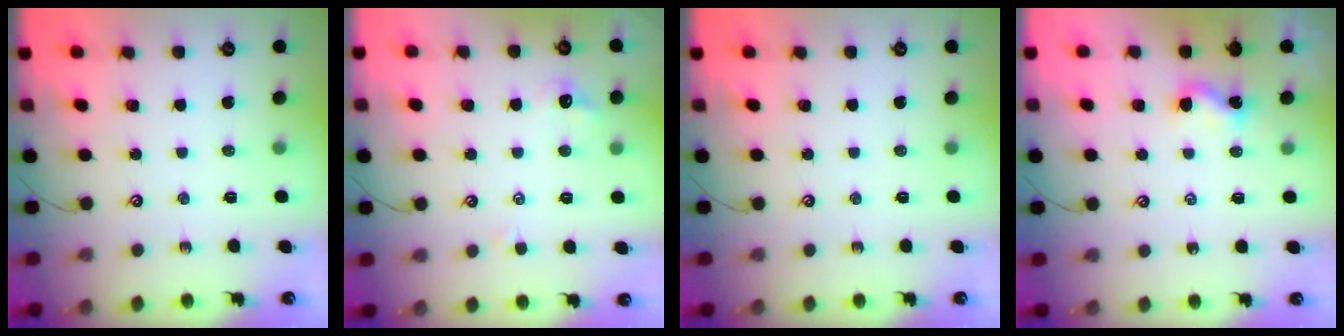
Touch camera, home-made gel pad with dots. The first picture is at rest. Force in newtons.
{"total": 1.2, "press": 0.9, "slide": 0.8}
{"total": 0.0}
{"total": 2.7, "press": 2.7, "slide": 0.3}